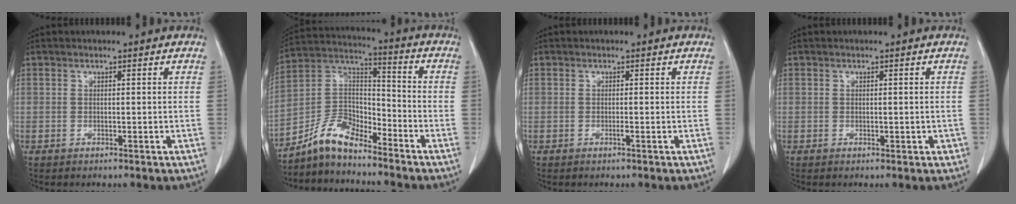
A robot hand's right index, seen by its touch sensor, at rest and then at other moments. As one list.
[{"total": 9.0, "force": [-7.7, 2.9, 3.8], "torque": [-0.082, 0.027, -0.149]}, {"total": 0.6, "force": [-0.2, -0.1, 0.5], "torque": [-0.009, 0.000, -0.003]}, {"total": 1.3, "force": [-0.2, 0.7, 1.1], "torque": [-0.014, 0.003, 0.002]}]